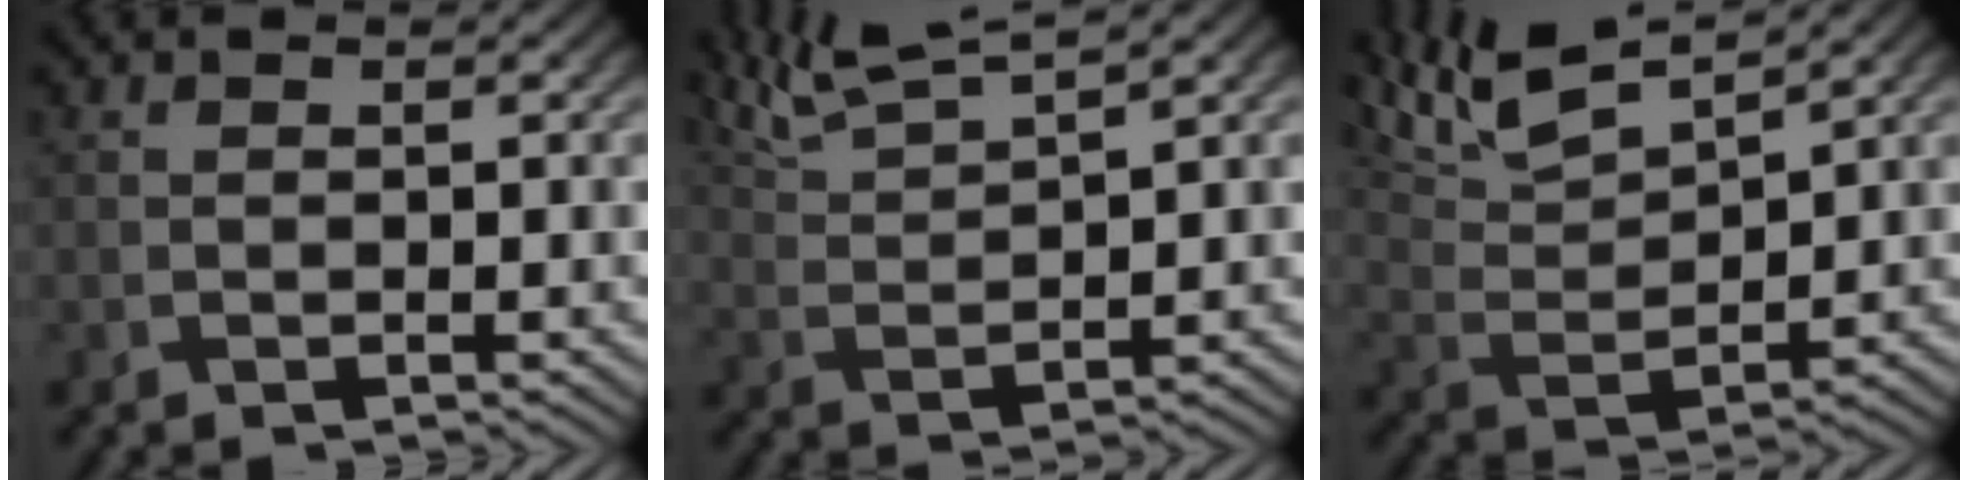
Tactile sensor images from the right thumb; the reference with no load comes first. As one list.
[{"total": 7.0, "force": [5.7, 1.0, 4.1], "torque": [-0.094, 0.020, 0.111]}, {"total": 9.8, "force": [7.5, 2.3, 5.9], "torque": [-0.138, 0.015, 0.149]}]